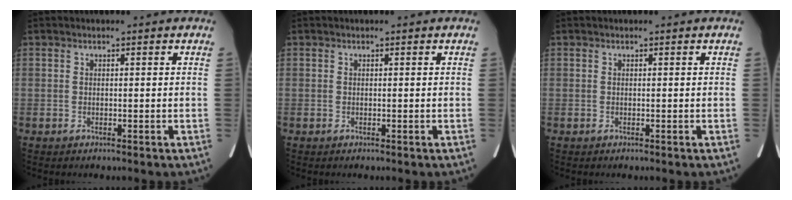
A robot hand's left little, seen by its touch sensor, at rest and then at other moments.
{"total": 0.0}
{"total": 0.0}